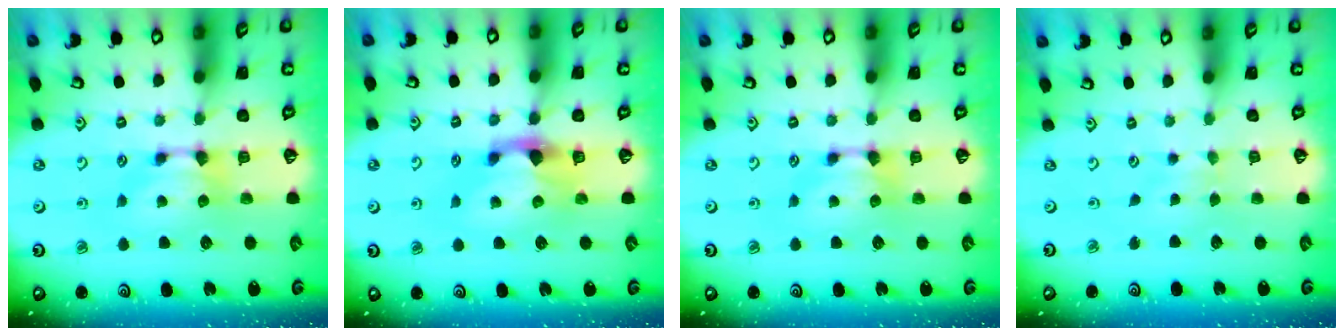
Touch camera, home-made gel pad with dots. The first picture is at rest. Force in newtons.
{"total": 2.2, "press": 1.7, "slide": 1.4}
{"total": 0.0}
{"total": 2.5, "press": 2.5, "slide": 0.3}